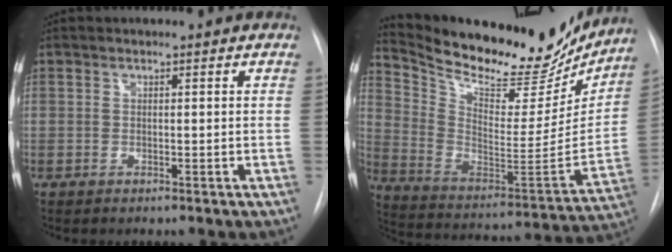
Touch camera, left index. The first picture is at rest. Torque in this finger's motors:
{"motor_torque": [0.99, -1.14, 0.08, 0.02]}